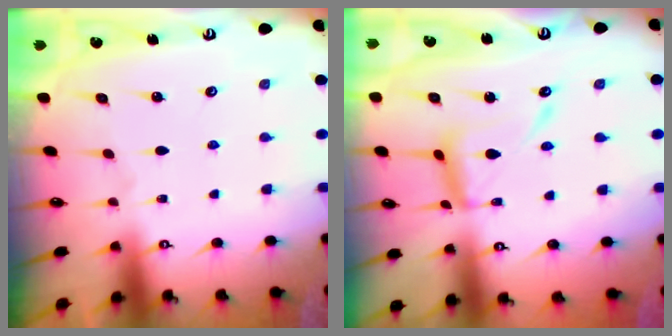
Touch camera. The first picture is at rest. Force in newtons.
{"total": 11.8, "press": 11.8, "slide": 1.0}